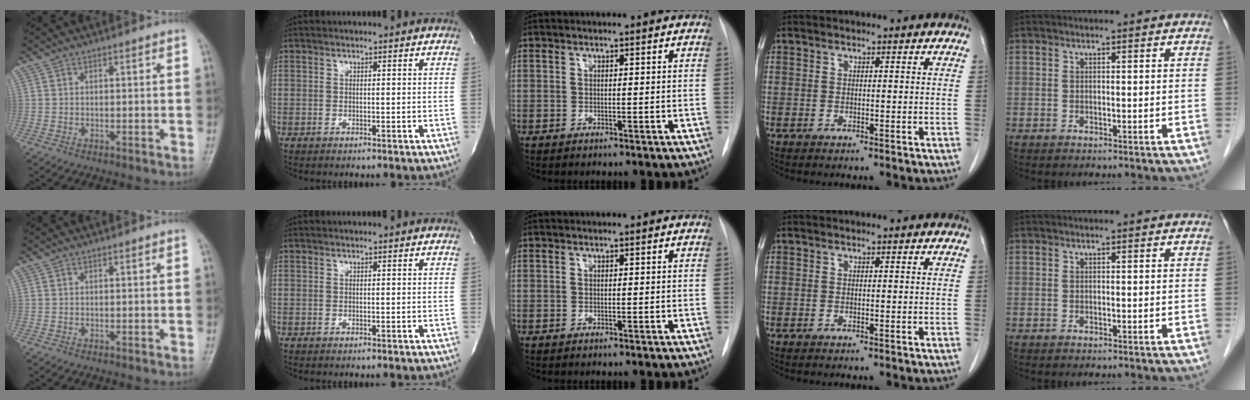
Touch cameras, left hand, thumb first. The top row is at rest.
{}